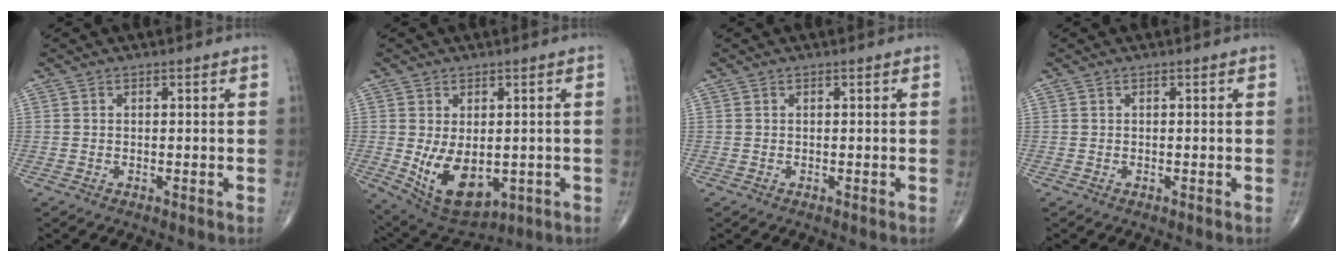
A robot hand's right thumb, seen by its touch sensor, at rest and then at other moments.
{"total": 11.7, "force": [-1.8, 6.9, 9.3], "torque": [-0.141, -0.014, -0.003]}
{"total": 0.0}
{"total": 0.0}